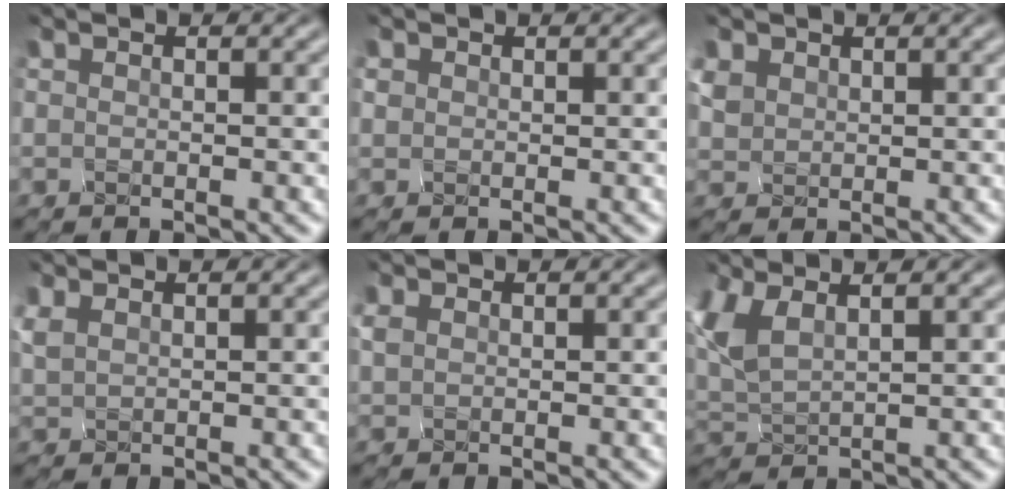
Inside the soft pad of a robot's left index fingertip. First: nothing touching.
{"total": 1.2, "force": [-0.5, -0.4, -1.0], "torque": [0.001, -0.008, 0.018]}
{"total": 1.1, "force": [0.3, 1.0, 0.1], "torque": [-0.035, -0.007, 0.032]}
{"total": 0.8, "force": [0.5, 0.5, 0.4], "torque": [-0.038, 0.002, 0.031]}
{"total": 0.6, "force": [-0.3, -0.2, -0.5], "torque": [-0.012, -0.004, 0.022]}
{"total": 2.9, "force": [0.6, 1.5, 2.4], "torque": [-0.089, -0.001, 0.034]}